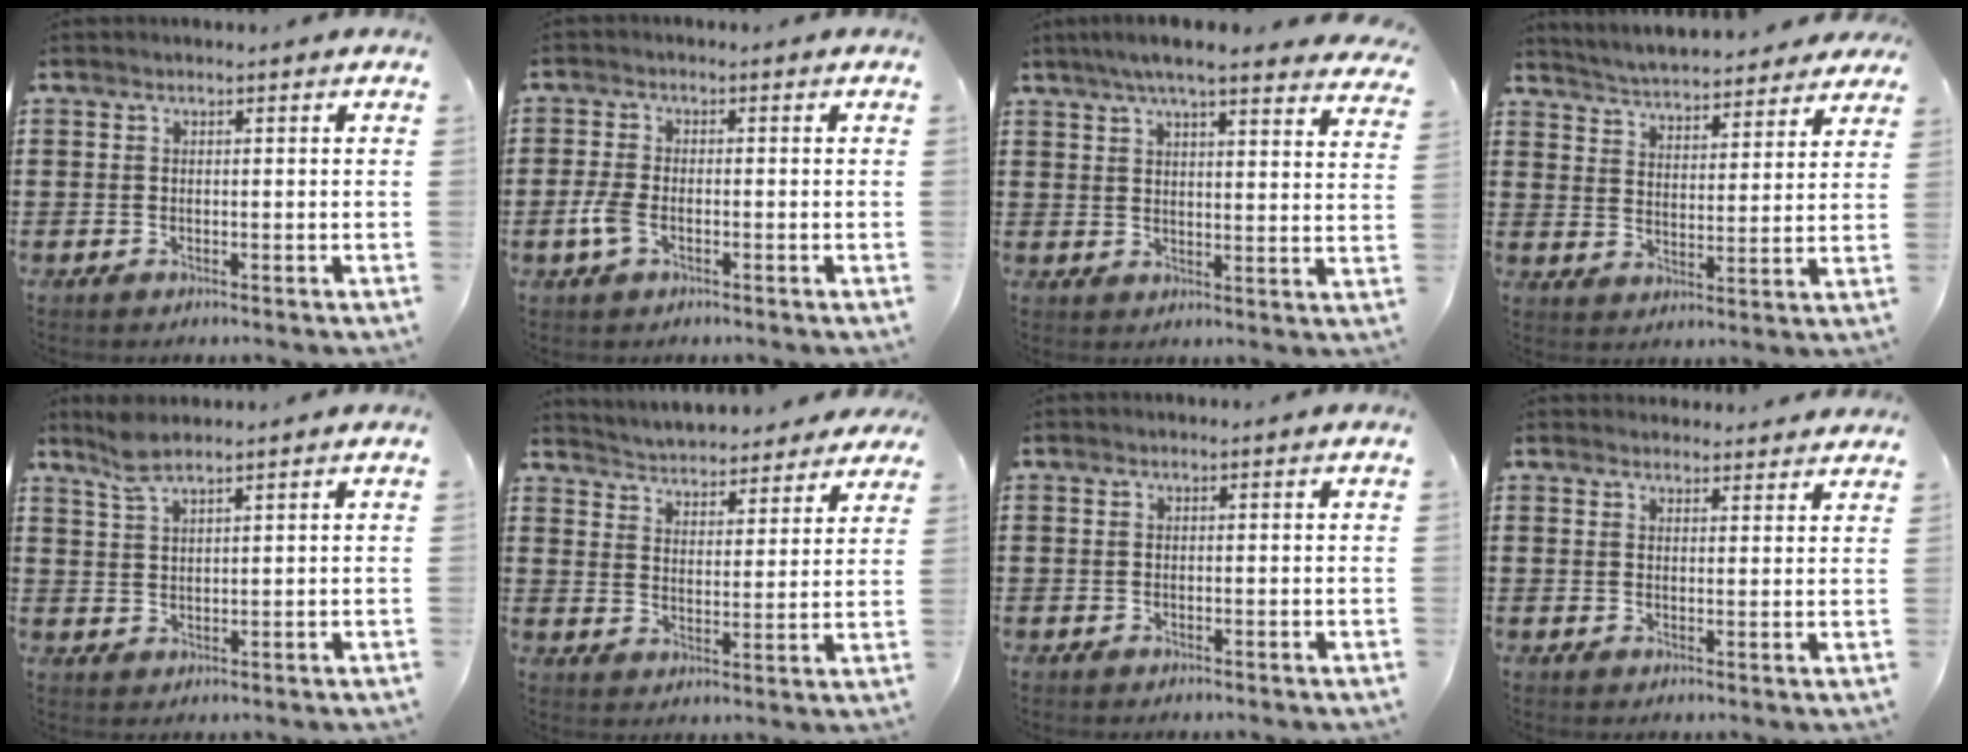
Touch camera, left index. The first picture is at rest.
{"total": 3.6, "force": [-1.5, 1.7, 2.7], "torque": [-0.076, -0.006, -0.033]}
{"total": 6.2, "force": [5.3, 0.1, 3.2], "torque": [-0.077, -0.016, 0.094]}
{"total": 4.6, "force": [4.6, 0.0, 0.4], "torque": [-0.034, -0.033, 0.076]}
{"total": 3.8, "force": [3.1, 0.6, 2.2], "torque": [-0.051, 0.001, 0.057]}
{"total": 4.4, "force": [4.4, 0.1, 0.0], "torque": [-0.025, -0.033, 0.072]}
{"total": 0.0}
{"total": 2.5, "force": [2.5, 0.3, -0.1], "torque": [-0.005, -0.006, 0.048]}